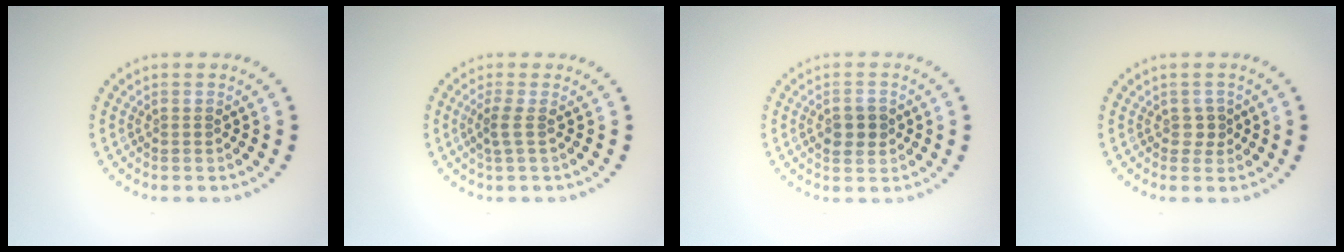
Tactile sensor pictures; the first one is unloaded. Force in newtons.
{"total": 1.6, "press": 1.1, "slide": 1.2}
{"total": 2.3, "press": 2.2, "slide": 0.2}
{"total": 0.9, "press": 0.8, "slide": 0.5}